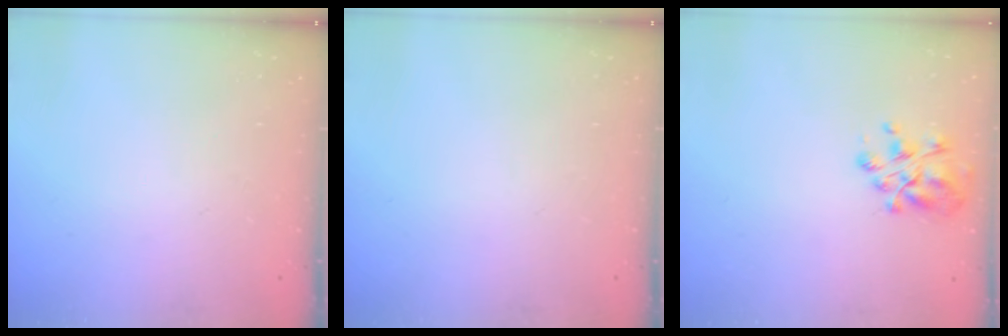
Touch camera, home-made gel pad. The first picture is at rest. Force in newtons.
{"total": 0.0}
{"total": 6.8, "press": 6.6, "slide": 1.6}